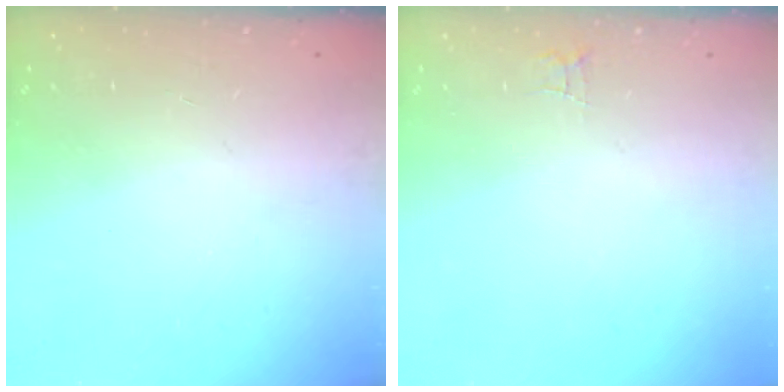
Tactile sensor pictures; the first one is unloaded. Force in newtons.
{"total": 2.9, "press": 2.9, "slide": 0.2}